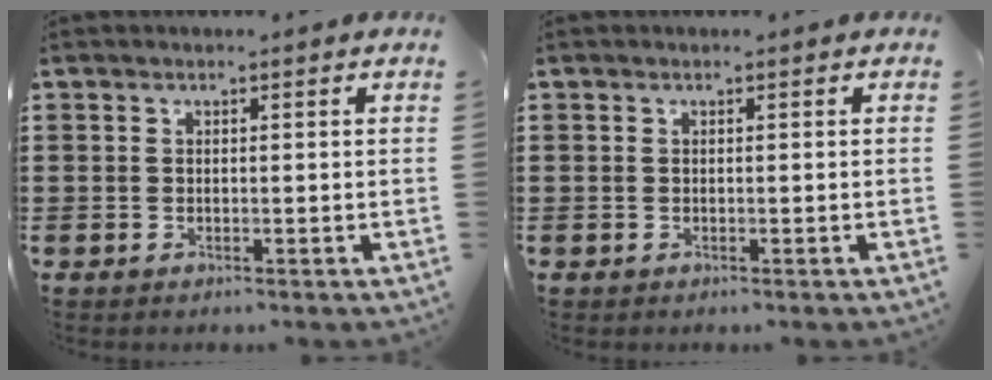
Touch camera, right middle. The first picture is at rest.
{"total": 0.0}